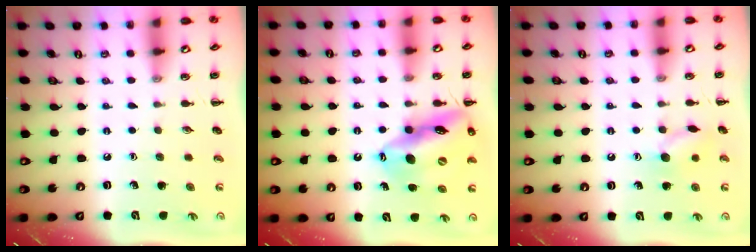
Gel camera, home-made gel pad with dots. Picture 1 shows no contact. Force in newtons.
{"total": 17.5, "press": 17.1, "slide": 4.0}
{"total": 8.3, "press": 8.3, "slide": 0.5}